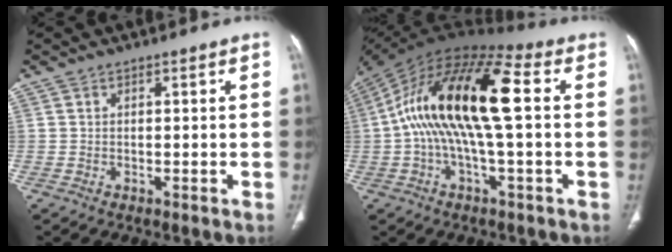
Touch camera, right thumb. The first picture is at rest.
{"total": 19.1, "force": [0.7, 6.6, 17.9], "torque": [-0.350, 0.043, 0.002]}